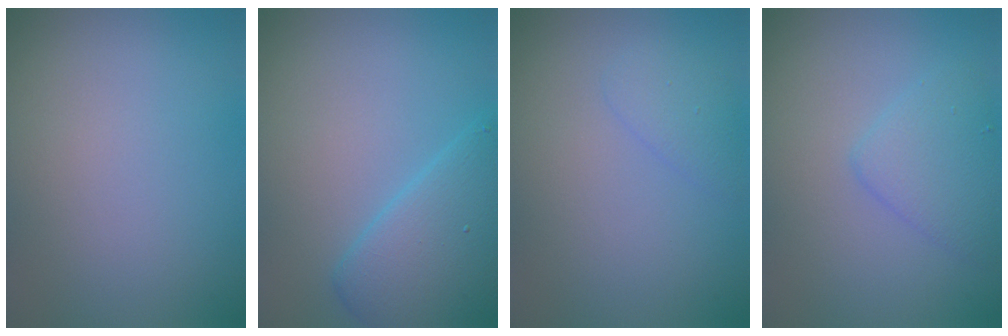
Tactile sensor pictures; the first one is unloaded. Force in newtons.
{"total": 5.4, "press": 5.4, "slide": 0.2}
{"total": 1.4, "press": 1.4, "slide": 0.2}
{"total": 2.6, "press": 2.6, "slide": 0.1}